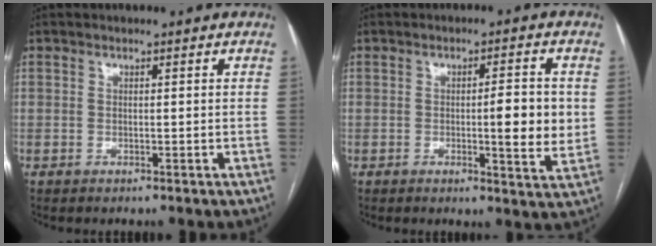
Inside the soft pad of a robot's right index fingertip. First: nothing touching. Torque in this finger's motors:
{"motor_torque": [0.79, 0.57, 0.50, 0.07]}